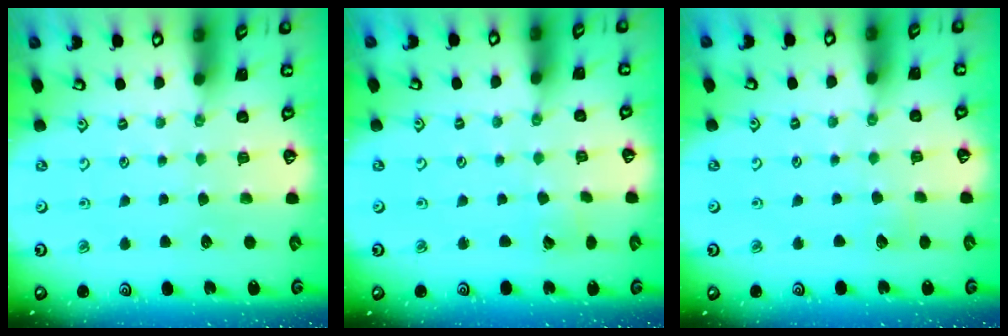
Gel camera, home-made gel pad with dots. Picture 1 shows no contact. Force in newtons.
{"total": 1.4, "press": 1.4, "slide": 0.1}
{"total": 3.3, "press": 3.3, "slide": 0.4}